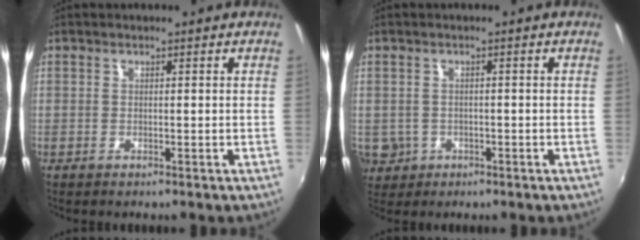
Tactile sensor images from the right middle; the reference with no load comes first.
{"total": 6.0, "force": [-1.5, 5.5, 1.9], "torque": [-0.056, -0.004, -0.012]}